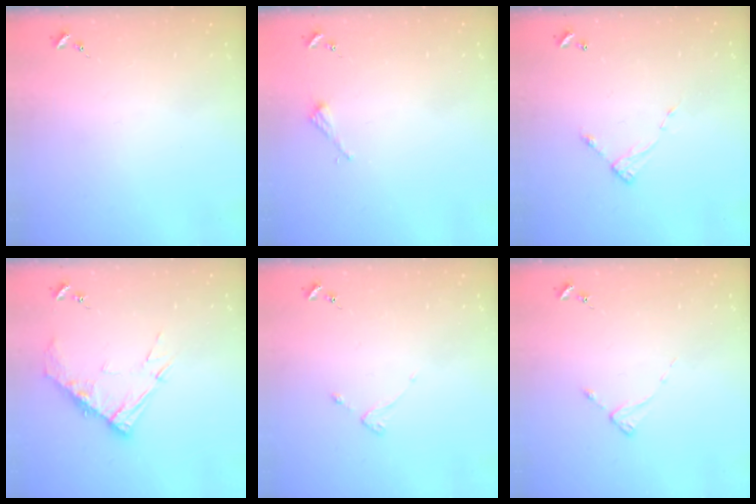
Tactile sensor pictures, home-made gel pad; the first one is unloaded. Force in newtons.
{"total": 2.2, "press": 2.2, "slide": 0.2}
{"total": 6.0, "press": 6.0, "slide": 0.4}
{"total": 11.1, "press": 11.0, "slide": 1.1}
{"total": 2.2, "press": 2.1, "slide": 0.4}
{"total": 2.0, "press": 2.0, "slide": 0.3}